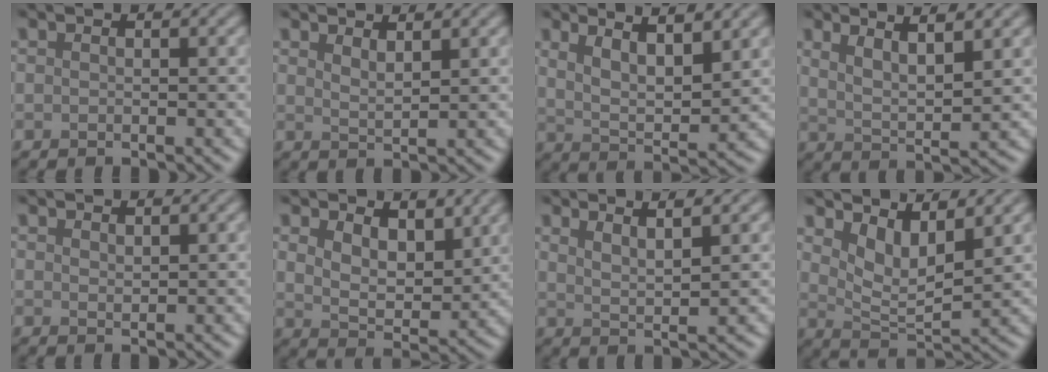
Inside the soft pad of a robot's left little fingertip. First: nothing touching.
{"total": 1.7, "force": [1.4, 0.4, 0.9], "torque": [-0.015, -0.001, 0.026]}
{"total": 5.7, "force": [3.4, 1.4, 4.3], "torque": [-0.074, -0.003, 0.061]}
{"total": 4.3, "force": [2.8, 0.8, 3.2], "torque": [-0.053, -0.001, 0.051]}
{"total": 0.8, "force": [0.6, 0.2, 0.3], "torque": [-0.008, -0.001, 0.014]}
{"total": 5.2, "force": [2.8, 2.8, 3.4], "torque": [-0.070, -0.013, 0.041]}
{"total": 3.2, "force": [2.2, 0.6, 2.2], "torque": [-0.031, 0.002, 0.035]}
{"total": 4.4, "force": [2.4, 1.8, 3.2], "torque": [-0.067, -0.014, 0.045]}